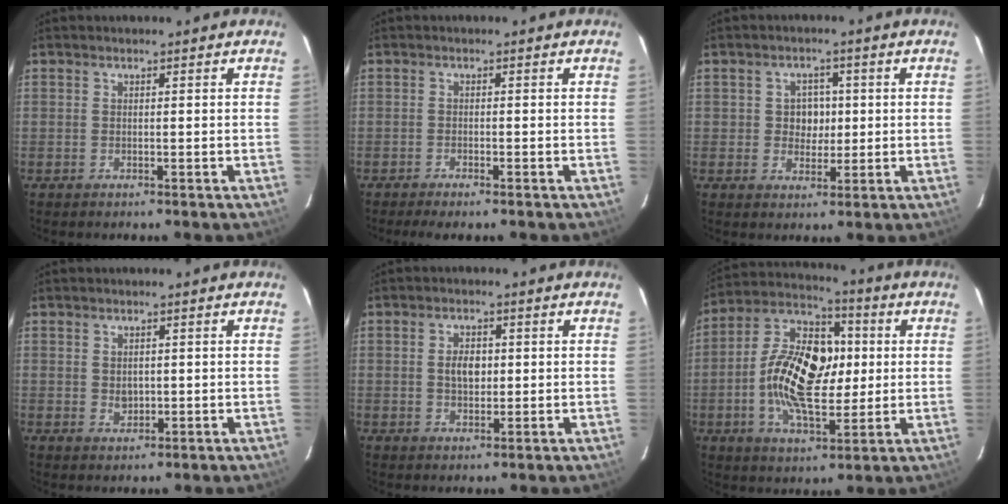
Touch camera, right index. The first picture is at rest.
{"total": 2.4, "force": [-2.1, 0.1, 1.2], "torque": [-0.032, -0.007, -0.039]}
{"total": 4.3, "force": [0.2, 3.9, 1.7], "torque": [-0.028, 0.012, 0.006]}
{"total": 2.5, "force": [0.1, 2.1, 1.4], "torque": [-0.021, 0.001, 0.005]}
{"total": 4.0, "force": [0.3, 2.6, 3.0], "torque": [-0.052, 0.006, 0.008]}
{"total": 17.4, "force": [-0.1, 9.5, 14.6], "torque": [-0.278, 0.016, -0.010]}